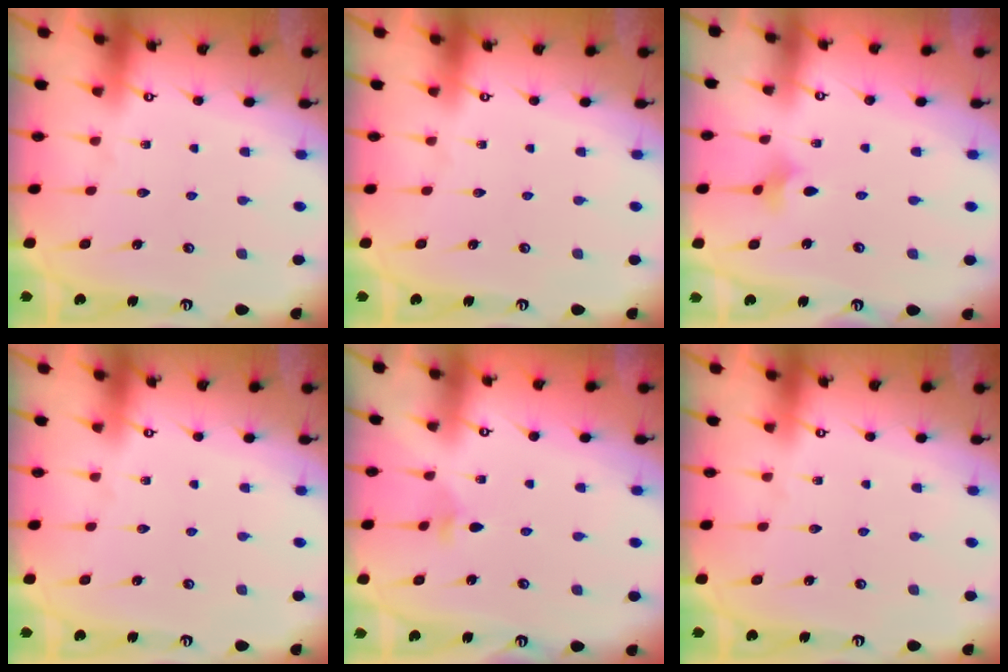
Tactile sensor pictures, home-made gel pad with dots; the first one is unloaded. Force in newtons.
{"total": 0.0}
{"total": 2.7, "press": 2.6, "slide": 0.7}
{"total": 0.0}
{"total": 2.7, "press": 2.6, "slide": 0.7}
{"total": 0.0}